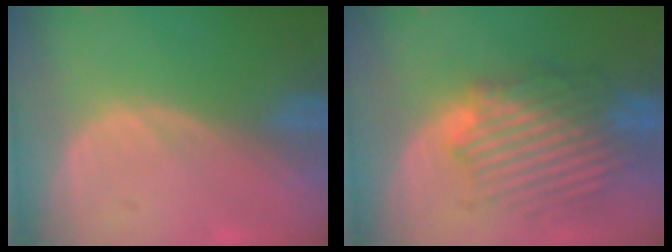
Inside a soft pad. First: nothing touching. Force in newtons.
{"total": 8.7, "press": 8.6, "slide": 1.6}